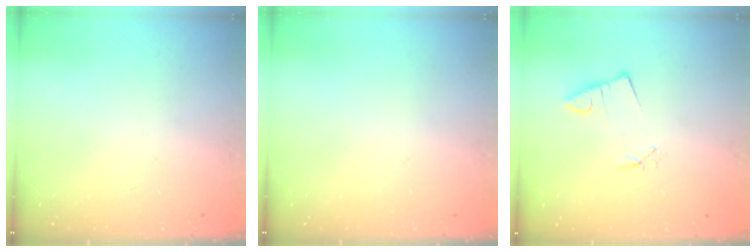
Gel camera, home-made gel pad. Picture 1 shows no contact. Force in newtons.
{"total": 0.0}
{"total": 1.0, "press": 1.0, "slide": 0.0}